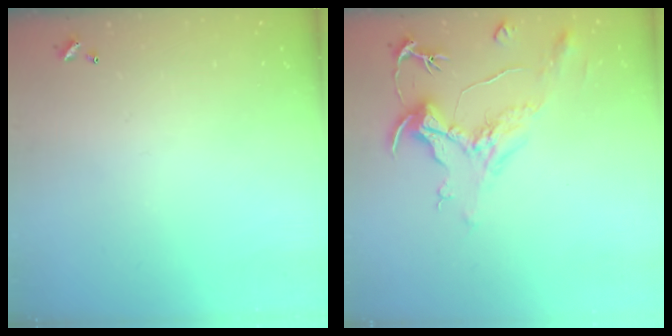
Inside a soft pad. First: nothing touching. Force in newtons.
{"total": 2.1, "press": 1.7, "slide": 1.3}